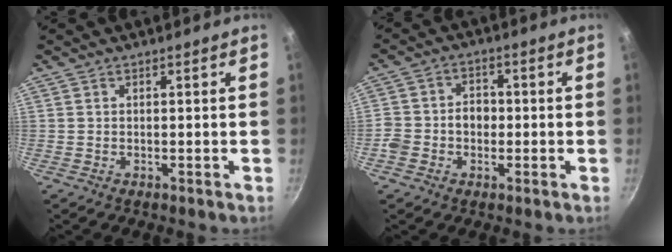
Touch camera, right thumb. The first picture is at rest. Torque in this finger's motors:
{"motor_torque": [0.87, 0.83, 0.44, 0.28, 0.00]}